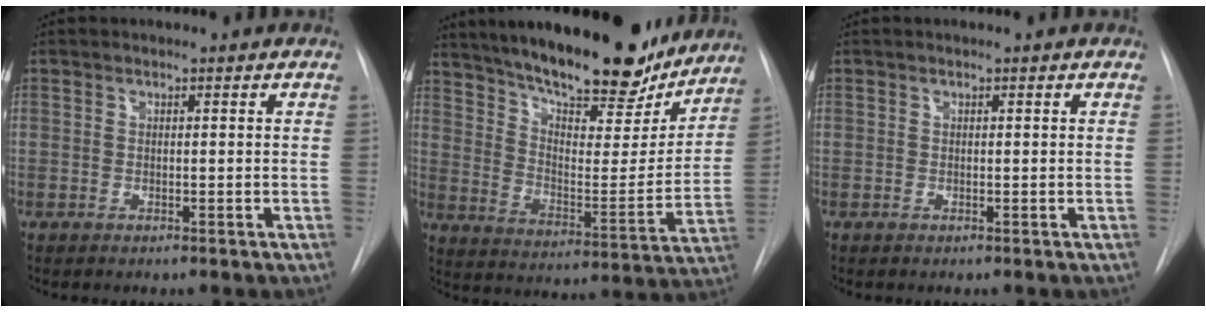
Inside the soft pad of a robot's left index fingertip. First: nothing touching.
{"total": 23.7, "force": [19.6, 6.1, 11.8], "torque": [-0.188, -0.016, 0.276]}
{"total": 0.0}